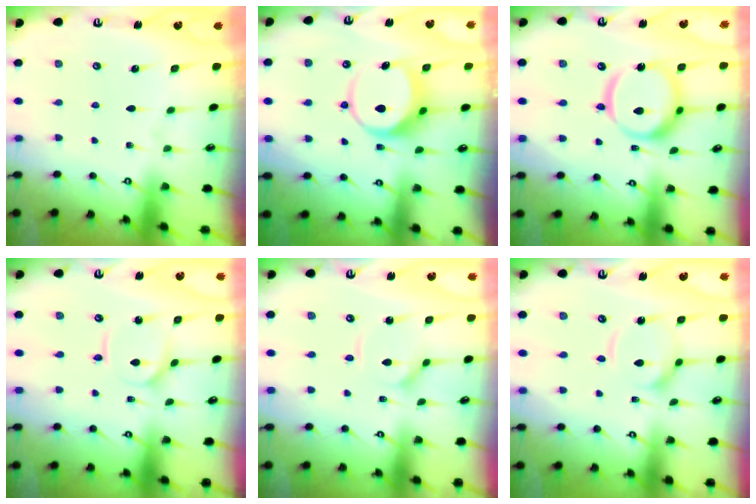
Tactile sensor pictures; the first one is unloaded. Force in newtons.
{"total": 8.5, "press": 8.4, "slide": 0.9}
{"total": 13.9, "press": 13.8, "slide": 1.5}
{"total": 3.0, "press": 3.0, "slide": 0.3}
{"total": 4.0, "press": 4.0, "slide": 0.5}
{"total": 9.7, "press": 9.6, "slide": 0.9}